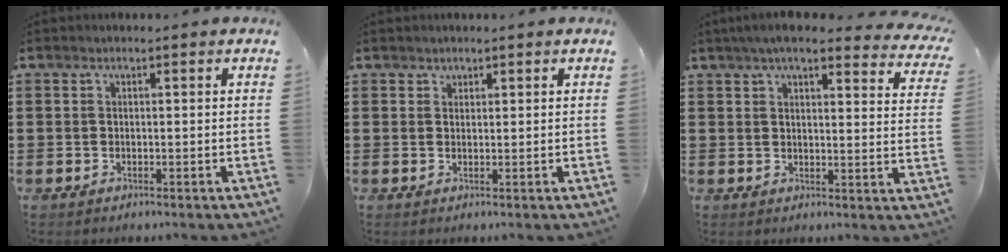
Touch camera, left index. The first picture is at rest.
{"total": 0.9, "force": [0.7, 0.5, 0.0], "torque": [-0.002, 0.001, 0.015]}
{"total": 5.7, "force": [4.9, 0.7, 2.9], "torque": [-0.064, -0.013, 0.087]}